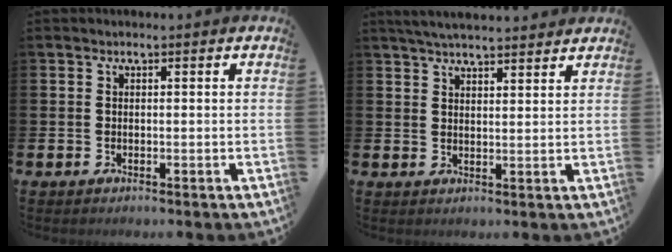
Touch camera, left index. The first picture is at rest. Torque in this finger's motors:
{"motor_torque": [1.00, -1.14, 0.46, 0.04]}